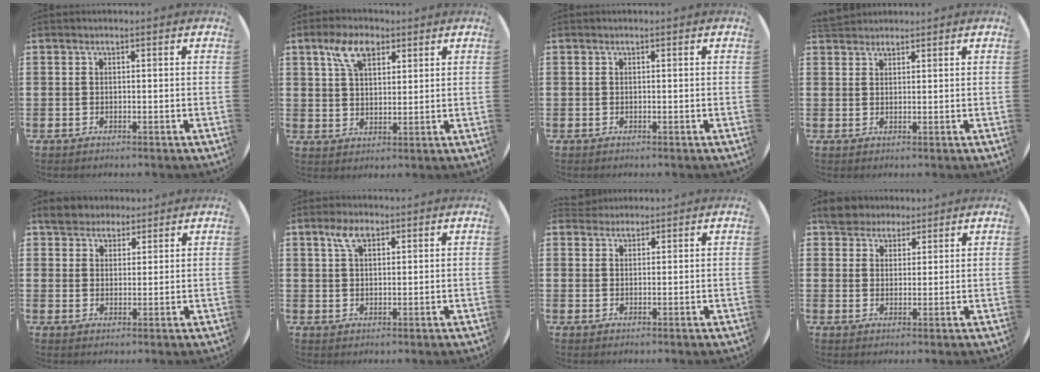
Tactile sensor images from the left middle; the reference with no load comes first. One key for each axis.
{"total": 6.3, "fx": 3.7, "fy": 3.3, "fz": 3.8, "tx": -0.072, "ty": 0.006, "tz": 0.065}
{"total": 0.0}
{"total": 1.9, "fx": 1.8, "fy": 0.6, "fz": -0.1, "tx": -0.003, "ty": 0.003, "tz": 0.037}
{"total": 4.4, "fx": 3.9, "fy": 2.0, "fz": 0.5, "tx": -0.018, "ty": 0.000, "tz": 0.072}
{"total": 3.9, "fx": 2.4, "fy": 1.9, "fz": 2.3, "tx": -0.045, "ty": 0.005, "tz": 0.042}
{"total": 1.9, "fx": 1.8, "fy": 0.5, "fz": -0.2, "tx": 0.001, "ty": 0.004, "tz": 0.036}
{"total": 4.6, "fx": 4.1, "fy": 2.0, "fz": 0.4, "tx": -0.016, "ty": -0.002, "tz": 0.078}